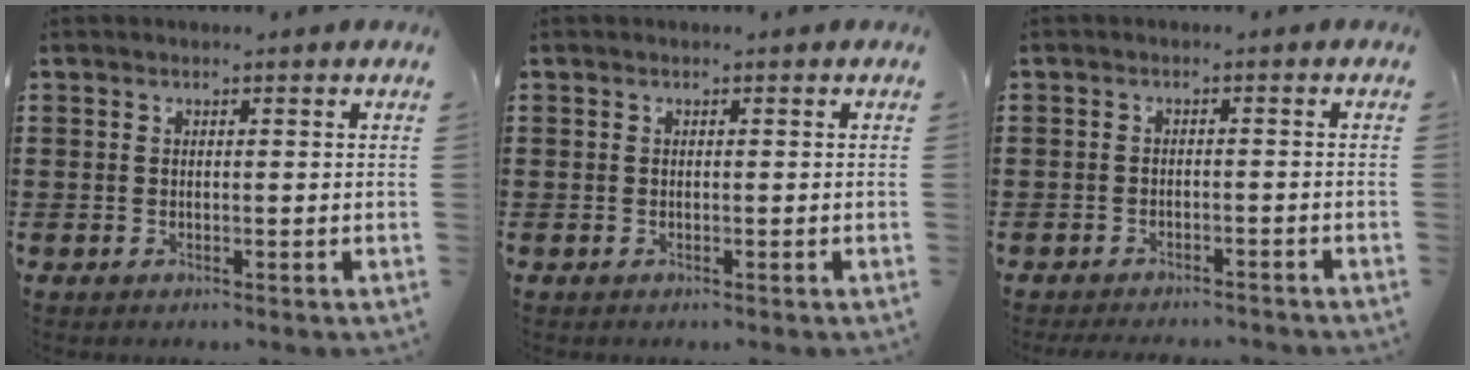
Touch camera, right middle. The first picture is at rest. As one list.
[{"total": 0.0}, {"total": 2.4, "force": [-2.4, 0.3, -0.1], "torque": [-0.004, 0.001, -0.053]}]